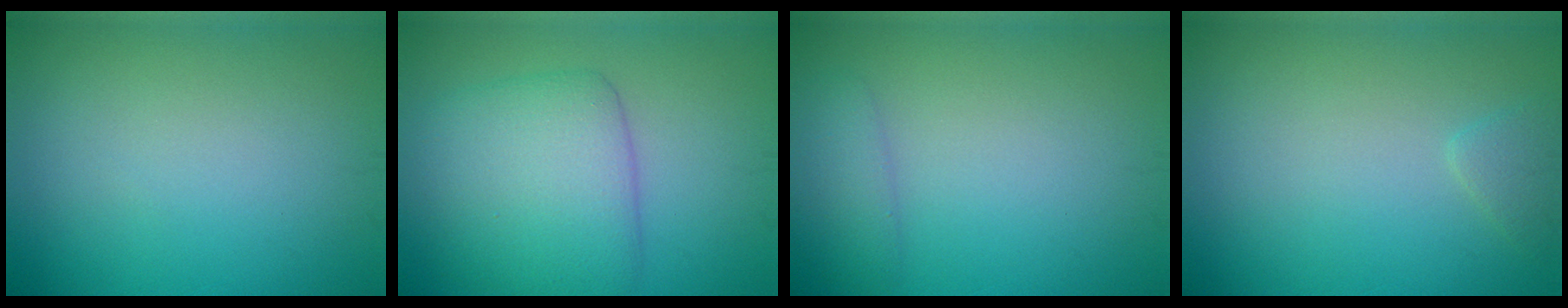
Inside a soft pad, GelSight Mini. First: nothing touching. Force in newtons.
{"total": 6.7, "press": 6.7, "slide": 0.1}
{"total": 1.7, "press": 1.6, "slide": 0.2}
{"total": 1.1, "press": 1.1, "slide": 0.1}